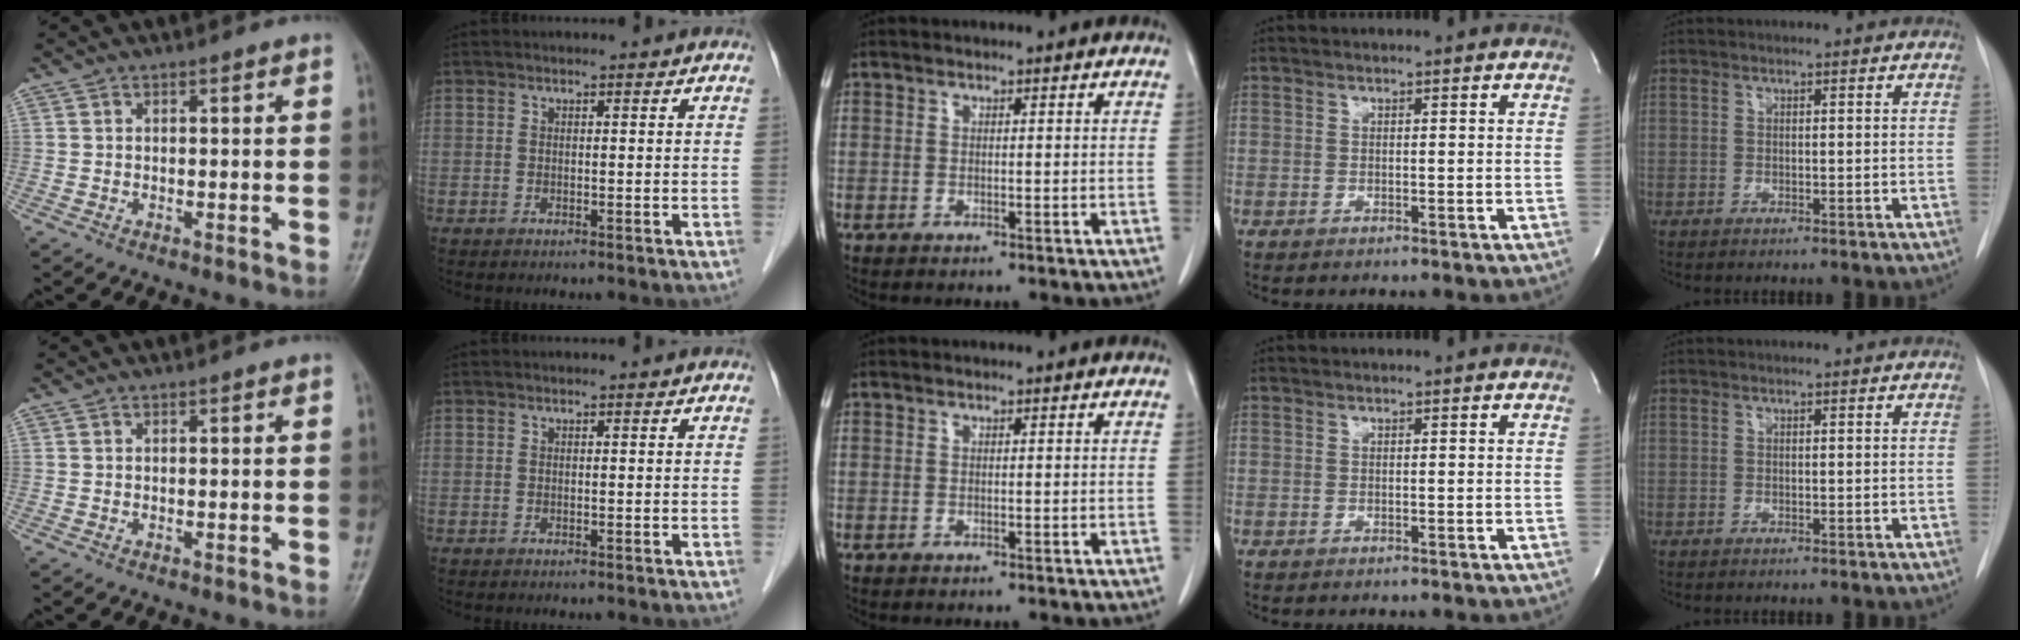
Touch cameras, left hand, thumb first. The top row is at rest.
{}